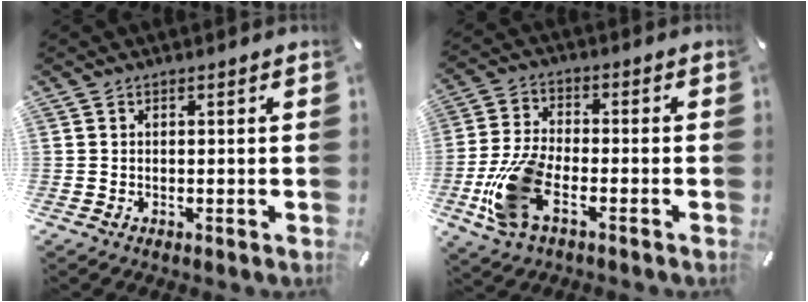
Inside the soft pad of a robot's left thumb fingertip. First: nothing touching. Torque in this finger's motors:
{"motor_torque": [-0.15, 0.98, 1.16, 0.34, 0.26]}